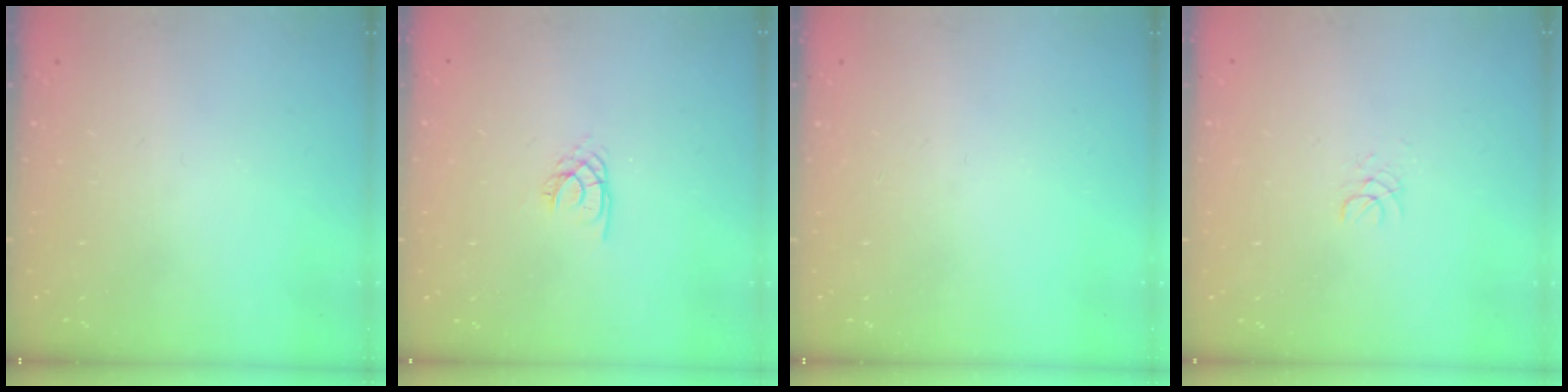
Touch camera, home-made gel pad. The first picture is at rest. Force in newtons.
{"total": 2.0, "press": 1.9, "slide": 0.4}
{"total": 0.0}
{"total": 1.3, "press": 1.3, "slide": 0.1}